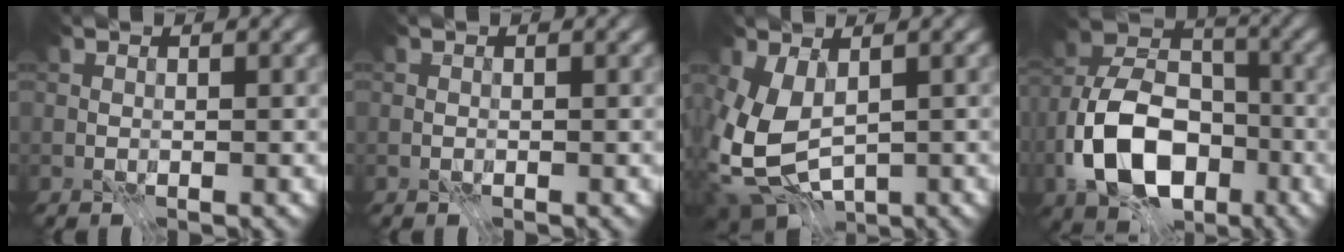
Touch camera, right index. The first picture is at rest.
{"total": 0.0}
{"total": 6.7, "force": [-0.1, 4.3, 5.1], "torque": [-0.118, -0.019, 0.003]}
{"total": 11.0, "force": [-4.7, 7.0, 7.1], "torque": [-0.134, -0.001, -0.093]}